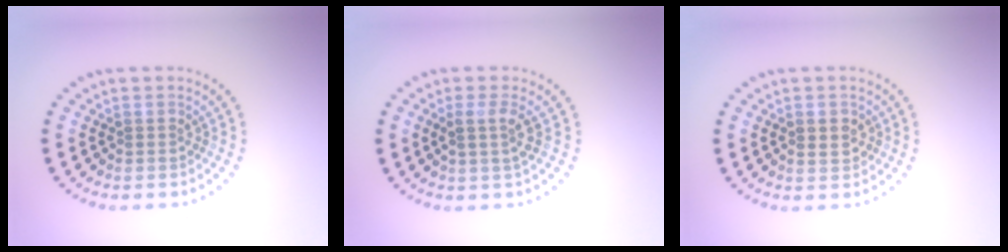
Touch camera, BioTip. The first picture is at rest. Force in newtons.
{"total": 1.8, "press": 1.4, "slide": 1.1}
{"total": 1.3, "press": 1.3, "slide": 0.3}